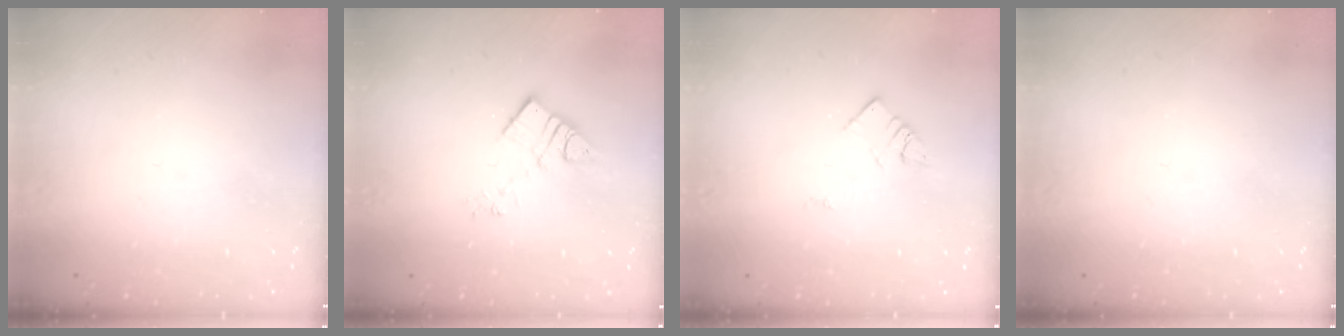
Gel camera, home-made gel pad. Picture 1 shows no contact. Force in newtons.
{"total": 7.9, "press": 7.9, "slide": 0.4}
{"total": 3.0, "press": 3.0, "slide": 0.4}
{"total": 0.0}